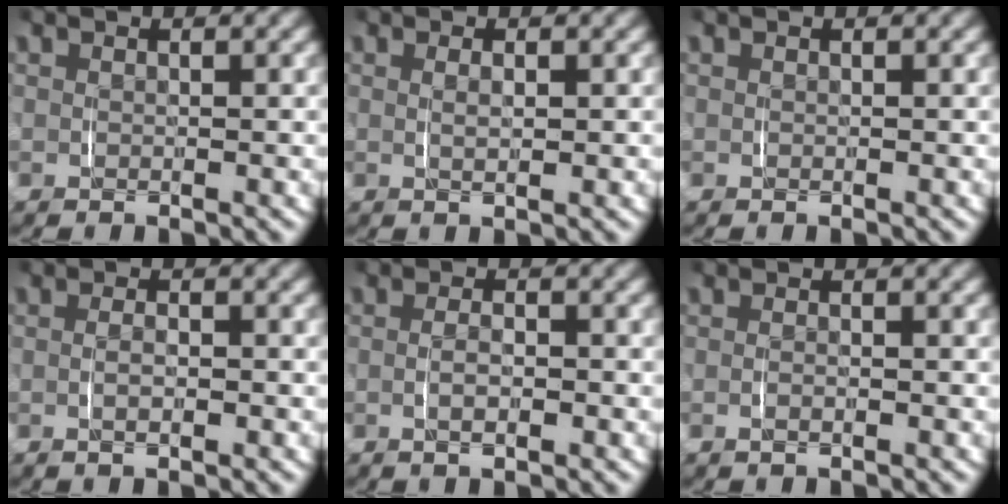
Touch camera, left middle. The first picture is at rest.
{"total": 1.2, "force": [0.3, 0.1, 1.1], "torque": [-0.019, -0.003, 0.008]}
{"total": 0.0}
{"total": 1.4, "force": [-0.4, 0.3, 1.3], "torque": [-0.023, 0.001, -0.008]}
{"total": 1.8, "force": [-0.4, 0.5, 1.6], "torque": [-0.026, 0.001, -0.009]}
{"total": 0.7, "force": [-0.4, 0.1, 0.6], "torque": [-0.016, -0.002, -0.007]}